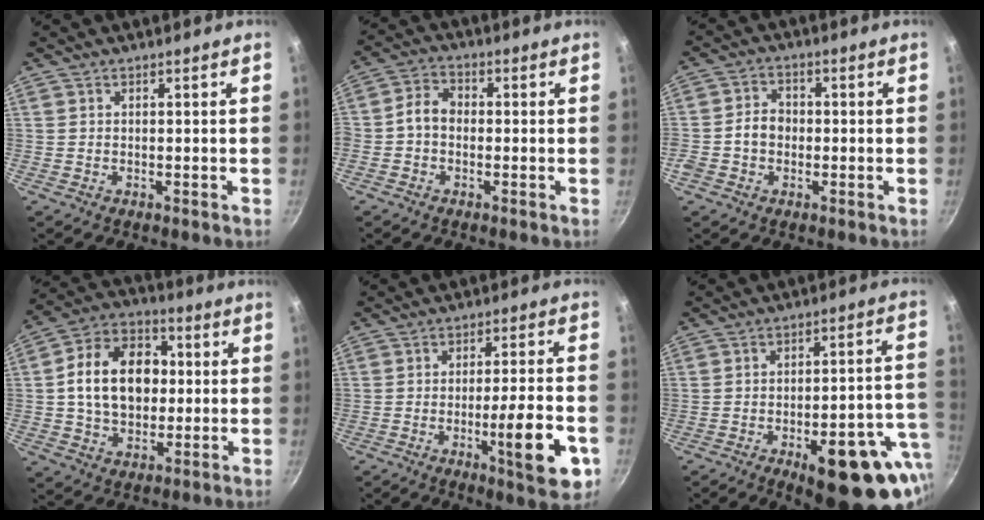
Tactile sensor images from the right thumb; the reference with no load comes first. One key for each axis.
{"total": 4.6, "fx": -1.0, "fy": 3.4, "fz": 2.9, "tx": -0.045, "ty": 0.023, "tz": -0.034}
{"total": 5.0, "fx": -1.1, "fy": 4.1, "fz": 2.6, "tx": -0.027, "ty": 0.020, "tz": -0.027}
{"total": 16.6, "fx": 1.1, "fy": 12.2, "fz": 11.2, "tx": -0.152, "ty": 0.024, "tz": 0.009}
{"total": 13.3, "fx": -4.7, "fy": 2.7, "fz": 12.1, "tx": -0.162, "ty": 0.019, "tz": -0.066}
{"total": 23.2, "fx": -9.1, "fy": 9.2, "fz": 19.3, "tx": -0.195, "ty": 0.027, "tz": -0.110}